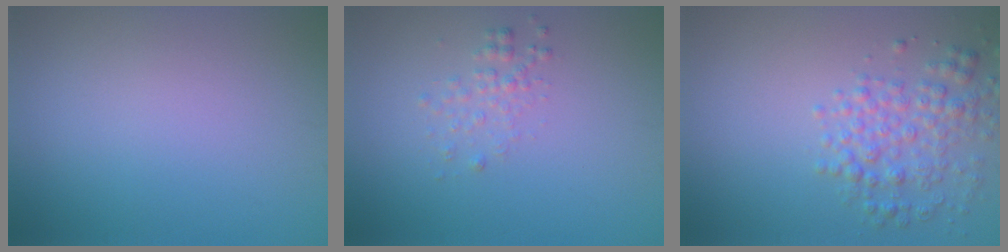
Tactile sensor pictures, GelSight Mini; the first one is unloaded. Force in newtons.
{"total": 1.4, "press": 1.4, "slide": 0.1}
{"total": 3.6, "press": 3.6, "slide": 0.2}